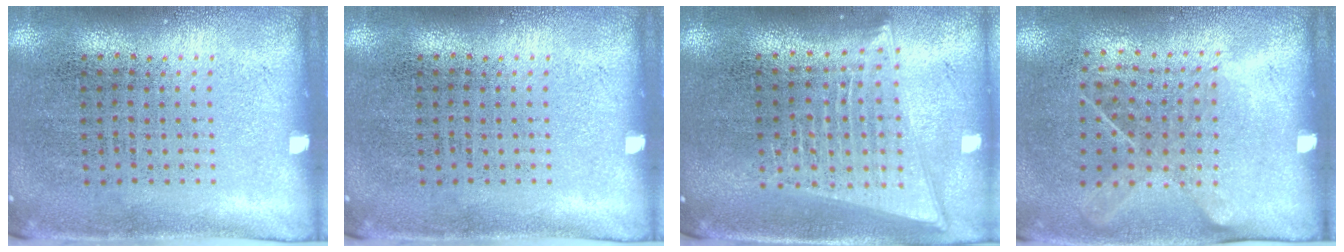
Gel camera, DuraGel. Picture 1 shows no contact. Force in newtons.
{"total": 0.0}
{"total": 2.0, "press": 1.7, "slide": 1.0}
{"total": 1.3, "press": 1.0, "slide": 0.8}